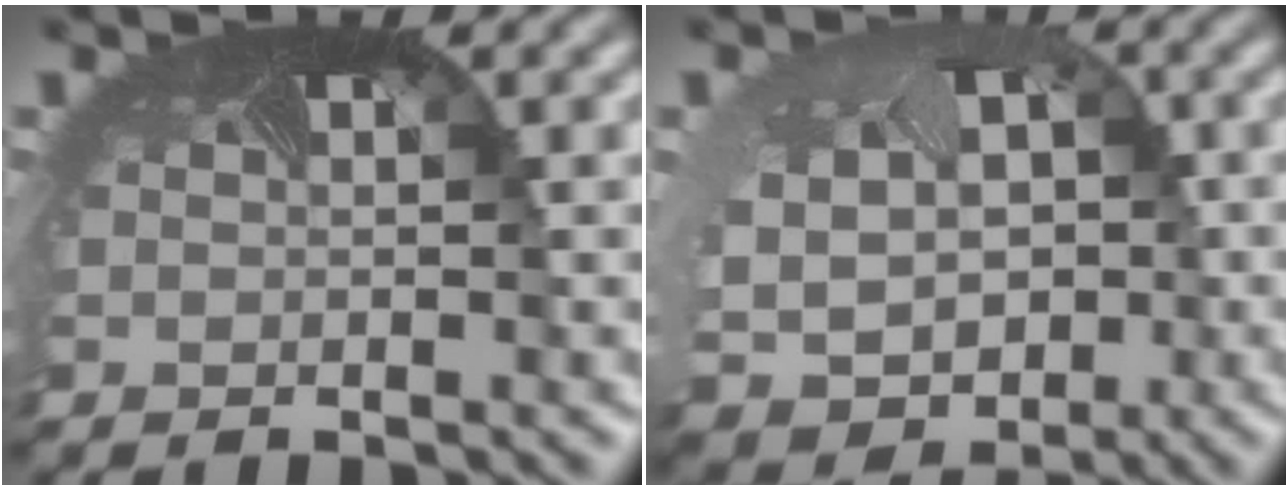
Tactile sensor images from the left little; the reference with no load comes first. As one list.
[{"total": 7.7, "force": [-1.2, 6.5, 3.9], "torque": [-0.088, -0.041, -0.009]}]